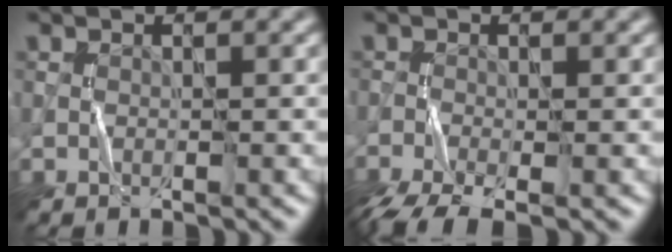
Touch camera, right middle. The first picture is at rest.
{"total": 4.5, "force": [-3.2, 1.3, 2.9], "torque": [-0.060, -0.014, -0.066]}